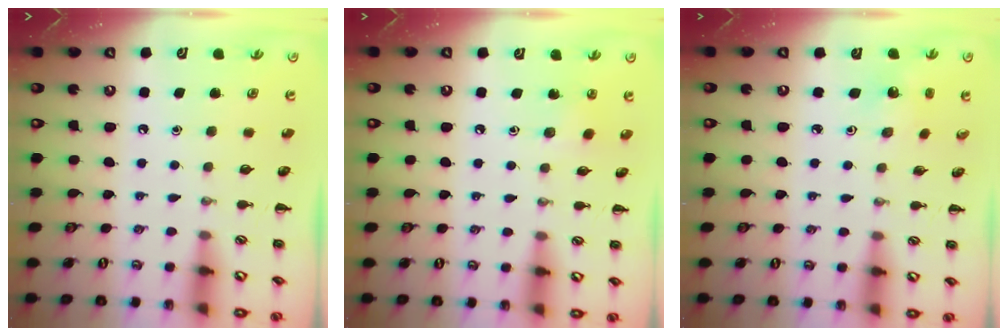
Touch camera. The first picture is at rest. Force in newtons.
{"total": 3.5, "press": 3.3, "slide": 1.0}
{"total": 1.5, "press": 1.4, "slide": 0.5}